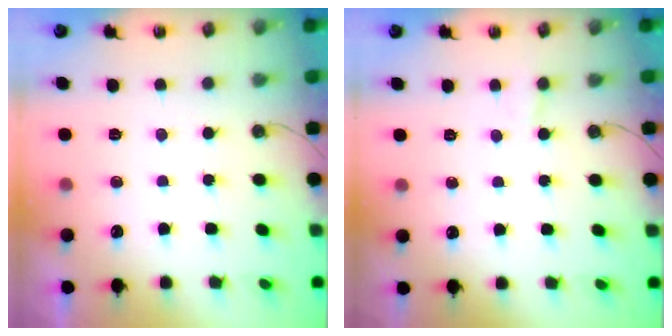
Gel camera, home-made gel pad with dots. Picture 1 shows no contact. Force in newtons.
{"total": 2.3, "press": 2.3, "slide": 0.1}